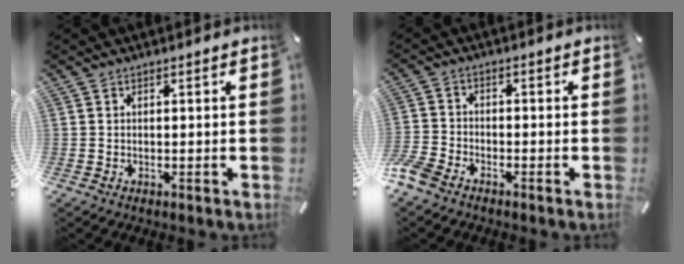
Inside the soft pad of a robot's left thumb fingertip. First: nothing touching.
{"total": 4.3, "force": [-3.4, 2.1, 1.7], "torque": [-0.059, 0.008, -0.072]}